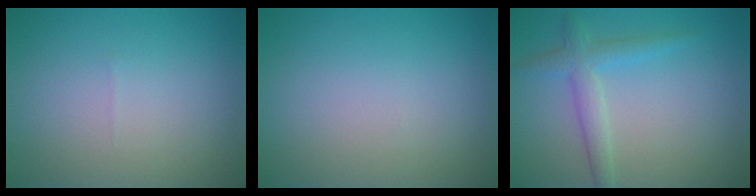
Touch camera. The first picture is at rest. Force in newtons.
{"total": 0.0}
{"total": 2.8, "press": 2.8, "slide": 0.1}